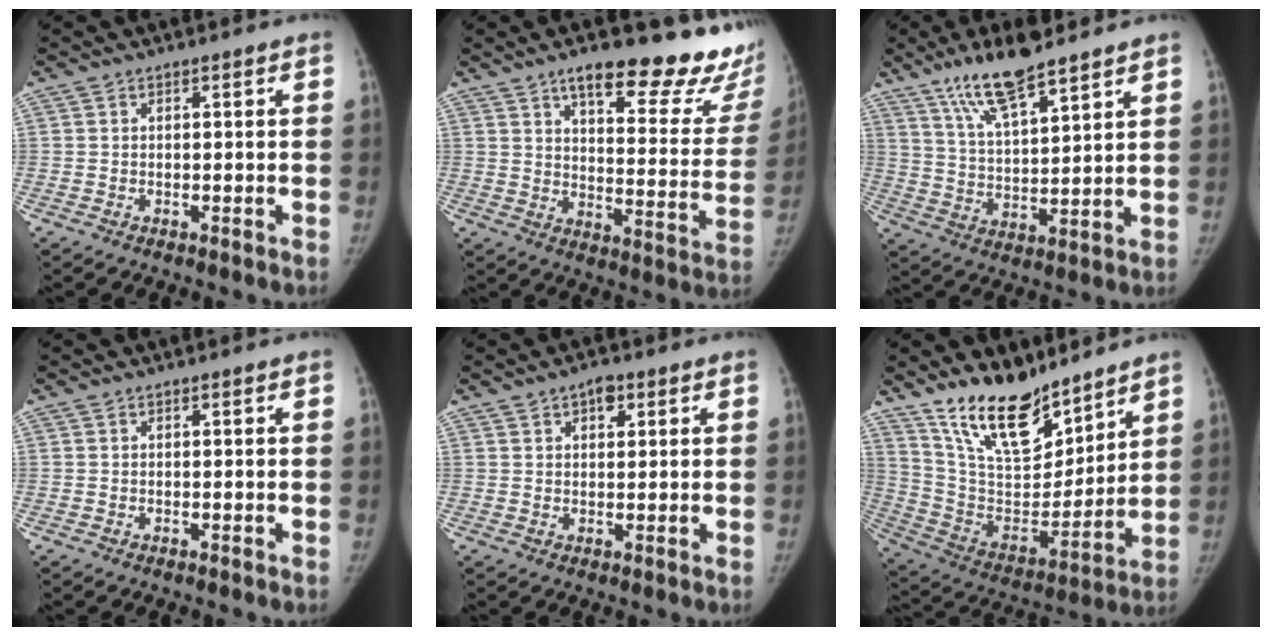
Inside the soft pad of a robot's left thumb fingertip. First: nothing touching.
{"total": 25.3, "force": [18.1, 7.7, 15.9], "torque": [-0.165, -0.093, 0.230]}
{"total": 12.5, "force": [9.1, 2.9, 8.1], "torque": [-0.136, -0.044, 0.173]}
{"total": 0.0}
{"total": 3.3, "force": [1.8, 1.9, 2.1], "torque": [-0.016, -0.005, 0.026]}
{"total": 19.6, "force": [14.6, 8.0, 10.3], "torque": [-0.130, -0.093, 0.269]}